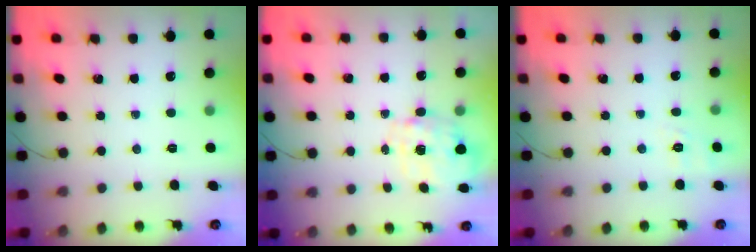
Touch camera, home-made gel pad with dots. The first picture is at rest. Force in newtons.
{"total": 2.9, "press": 2.7, "slide": 0.9}
{"total": 2.1, "press": 0.8, "slide": 1.9}